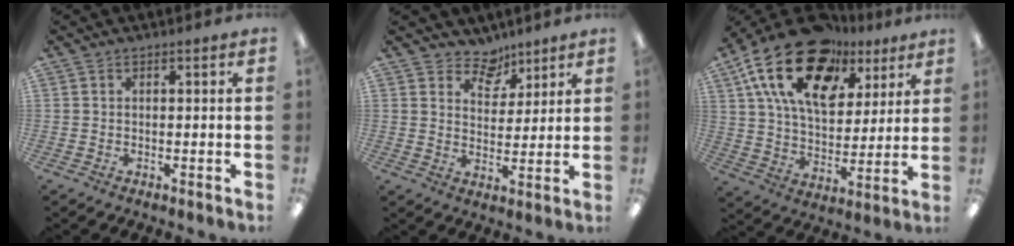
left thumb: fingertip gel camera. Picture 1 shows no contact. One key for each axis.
{"total": 7.4, "fx": 5.9, "fy": 4.2, "fz": 1.3, "tx": -0.020, "ty": -0.037, "tz": 0.107}
{"total": 22.3, "fx": 12.6, "fy": 12.4, "fz": 13.6, "tx": -0.251, "ty": -0.055, "tz": 0.224}